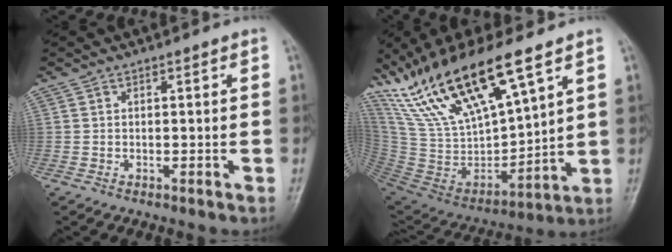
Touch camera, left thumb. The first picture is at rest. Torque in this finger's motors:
{"motor_torque": [0.71, 0.85, 1.28, -1.49, 0.53]}